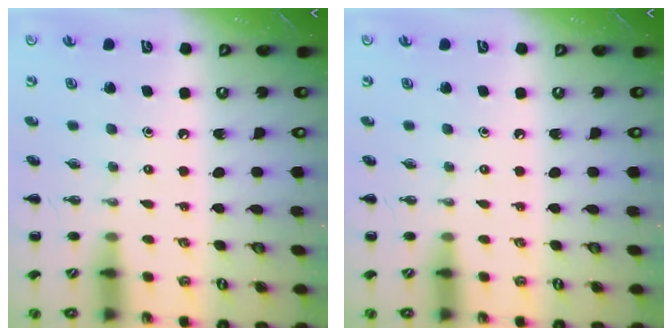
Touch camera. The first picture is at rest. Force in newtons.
{"total": 0.0}